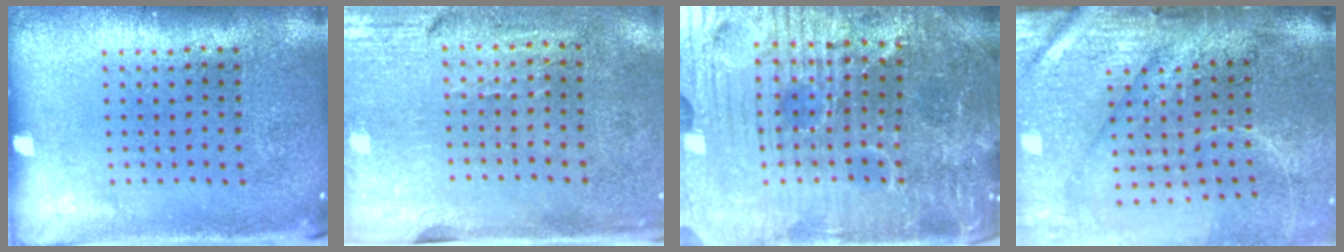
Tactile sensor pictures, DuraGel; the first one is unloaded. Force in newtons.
{"total": 3.0, "press": 2.5, "slide": 1.6}
{"total": 5.6, "press": 5.4, "slide": 1.6}
{"total": 4.2, "press": 3.6, "slide": 2.3}